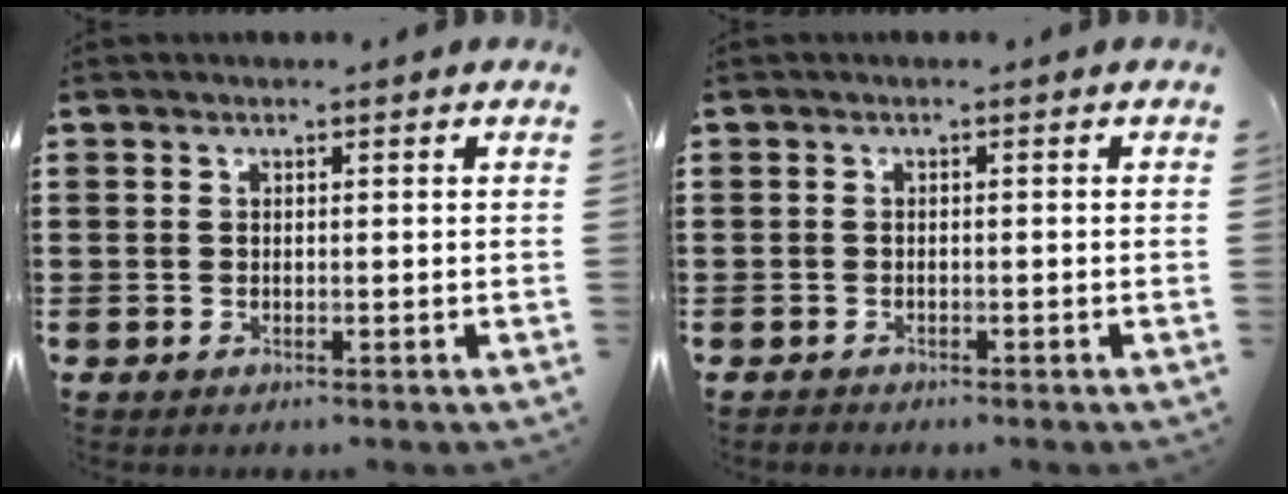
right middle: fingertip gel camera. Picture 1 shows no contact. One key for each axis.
{"total": 0.7, "fx": -0.6, "fy": 0.3, "fz": 0.0, "tx": -0.001, "ty": 0.001, "tz": -0.014}